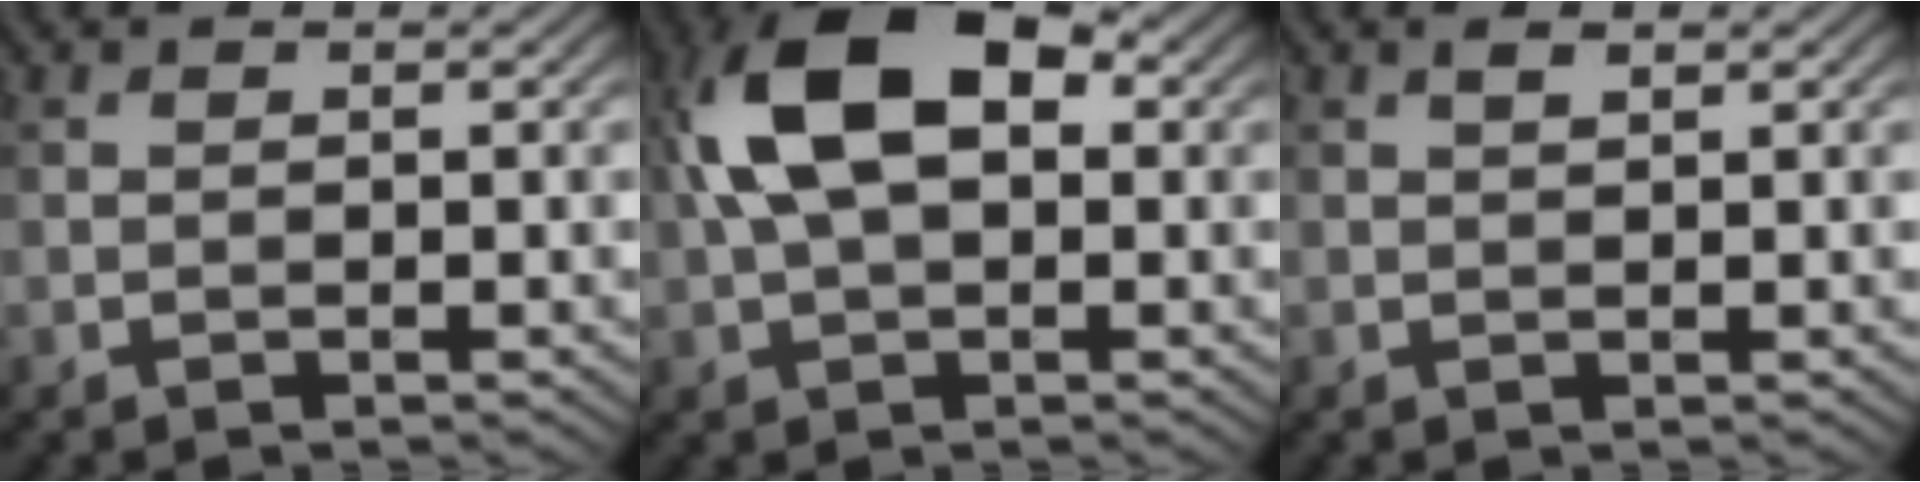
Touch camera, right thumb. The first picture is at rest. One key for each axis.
{"total": 11.6, "fx": 2.3, "fy": 6.3, "fz": 9.5, "tx": -0.193, "ty": 0.018, "tz": 0.031}
{"total": 1.1, "fx": 0.6, "fy": 0.3, "fz": 0.8, "tx": -0.020, "ty": 0.001, "tz": 0.013}